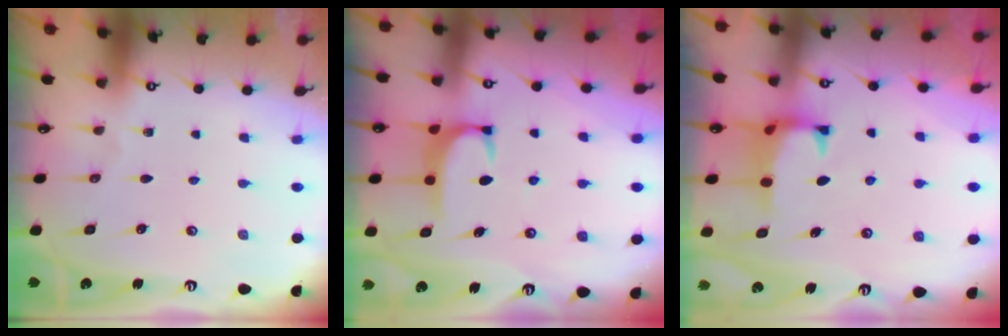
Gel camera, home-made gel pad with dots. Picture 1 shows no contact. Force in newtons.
{"total": 2.0, "press": 1.9, "slide": 0.5}
{"total": 0.8, "press": 0.1, "slide": 0.8}